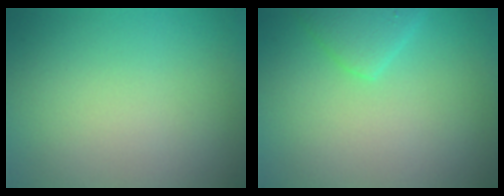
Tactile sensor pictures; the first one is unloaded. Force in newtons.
{"total": 2.3, "press": 2.3, "slide": 0.1}